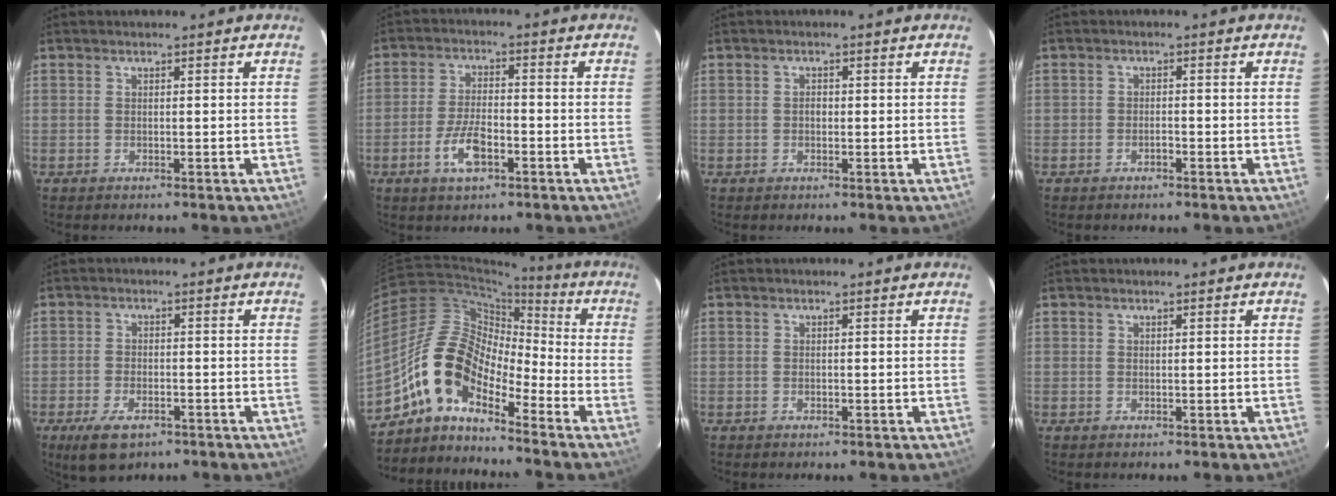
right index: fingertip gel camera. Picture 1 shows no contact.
{"total": 7.1, "force": [-3.3, 2.8, 5.6], "torque": [-0.121, -0.003, -0.061]}
{"total": 1.2, "force": [-0.1, 1.0, 0.6], "torque": [-0.011, 0.004, -0.002]}
{"total": 0.7, "force": [-0.4, 0.2, 0.5], "torque": [-0.009, 0.003, -0.008]}
{"total": 7.1, "force": [-4.3, 3.3, 4.5], "torque": [-0.108, -0.017, -0.073]}
{"total": 11.7, "force": [-7.9, 5.3, 6.8], "torque": [-0.117, 0.024, -0.167]}
{"total": 0.0}
{"total": 0.0}